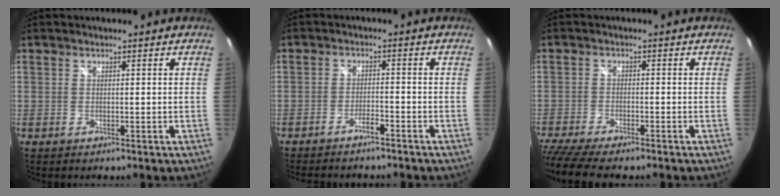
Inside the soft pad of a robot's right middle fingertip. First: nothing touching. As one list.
[{"total": 4.9, "force": [-4.4, 0.9, 2.0], "torque": [-0.055, -0.004, -0.070]}, {"total": 10.3, "force": [-8.8, 1.5, 5.2], "torque": [-0.135, -0.039, -0.153]}]